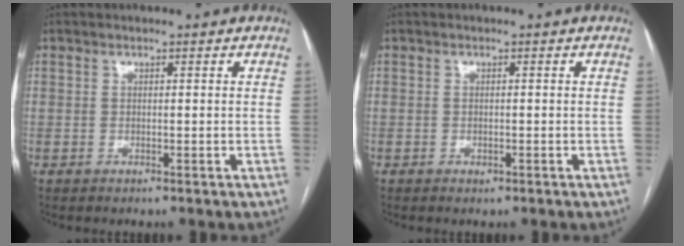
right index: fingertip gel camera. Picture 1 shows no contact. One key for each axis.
{"total": 0.6, "fx": -0.3, "fy": 0.4, "fz": 0.3, "tx": -0.005, "ty": 0.001, "tz": -0.003}